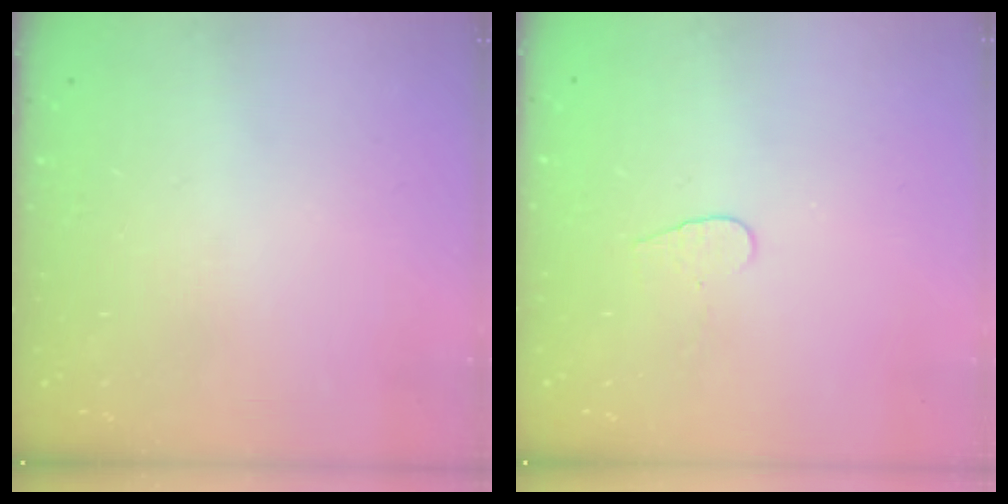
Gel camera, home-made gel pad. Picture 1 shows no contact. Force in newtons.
{"total": 4.0, "press": 4.0, "slide": 0.4}